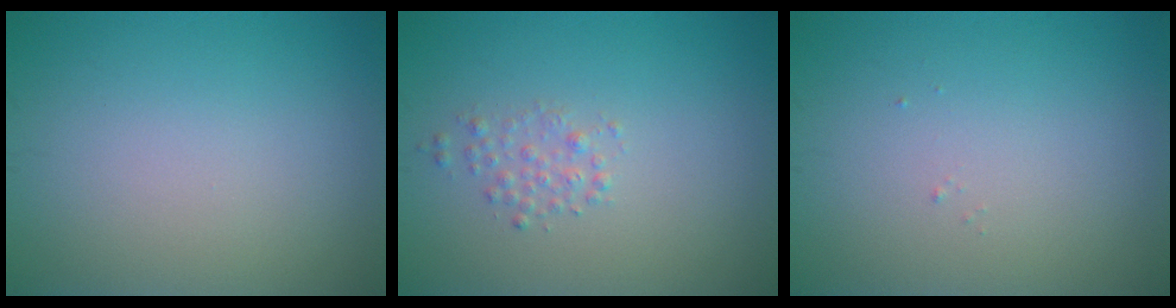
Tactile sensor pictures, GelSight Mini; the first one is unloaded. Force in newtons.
{"total": 1.3, "press": 1.3, "slide": 0.0}
{"total": 0.0}